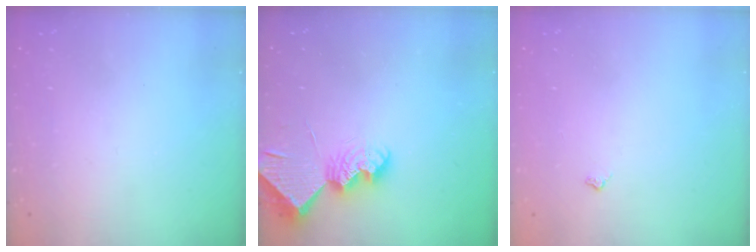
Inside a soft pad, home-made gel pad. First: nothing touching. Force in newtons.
{"total": 9.1, "press": 9.0, "slide": 0.9}
{"total": 4.2, "press": 4.2, "slide": 0.5}